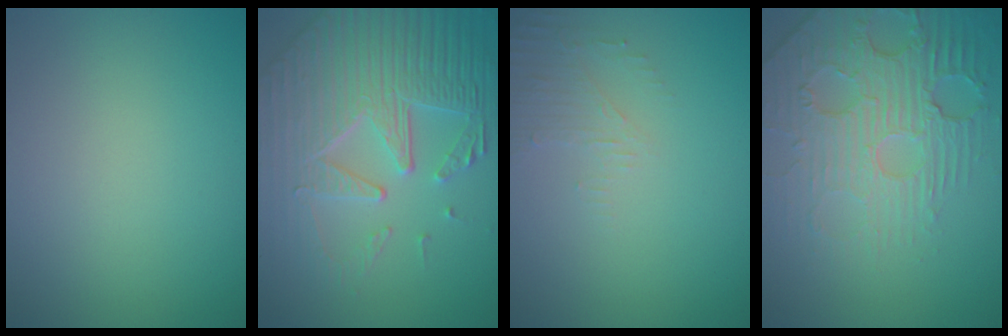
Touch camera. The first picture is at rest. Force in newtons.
{"total": 8.2, "press": 5.9, "slide": 5.6}
{"total": 1.9, "press": 1.8, "slide": 0.4}
{"total": 4.7, "press": 4.4, "slide": 1.7}